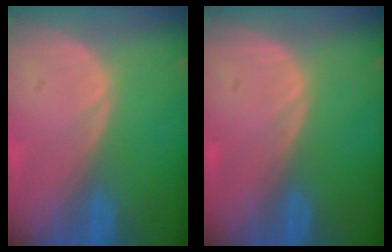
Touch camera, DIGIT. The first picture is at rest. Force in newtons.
{"total": 0.0}